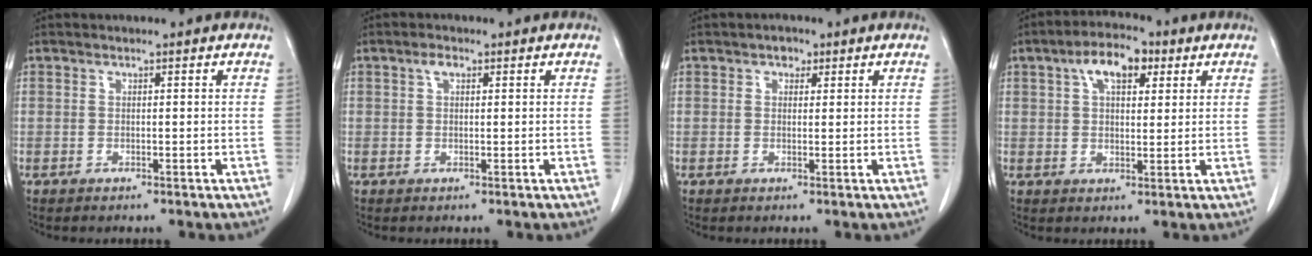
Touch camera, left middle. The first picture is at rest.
{"total": 1.4, "force": [0.7, 0.8, 1.0], "torque": [-0.022, 0.008, 0.011]}
{"total": 1.1, "force": [0.6, 0.8, 0.4], "torque": [-0.008, 0.001, 0.008]}
{"total": 7.1, "force": [3.3, 3.2, 5.4], "torque": [-0.095, 0.021, 0.053]}